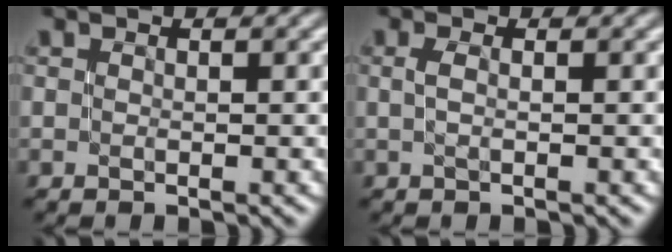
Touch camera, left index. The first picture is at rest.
{"total": 0.8, "force": [0.1, 0.3, 0.8], "torque": [-0.018, 0.006, 0.001]}